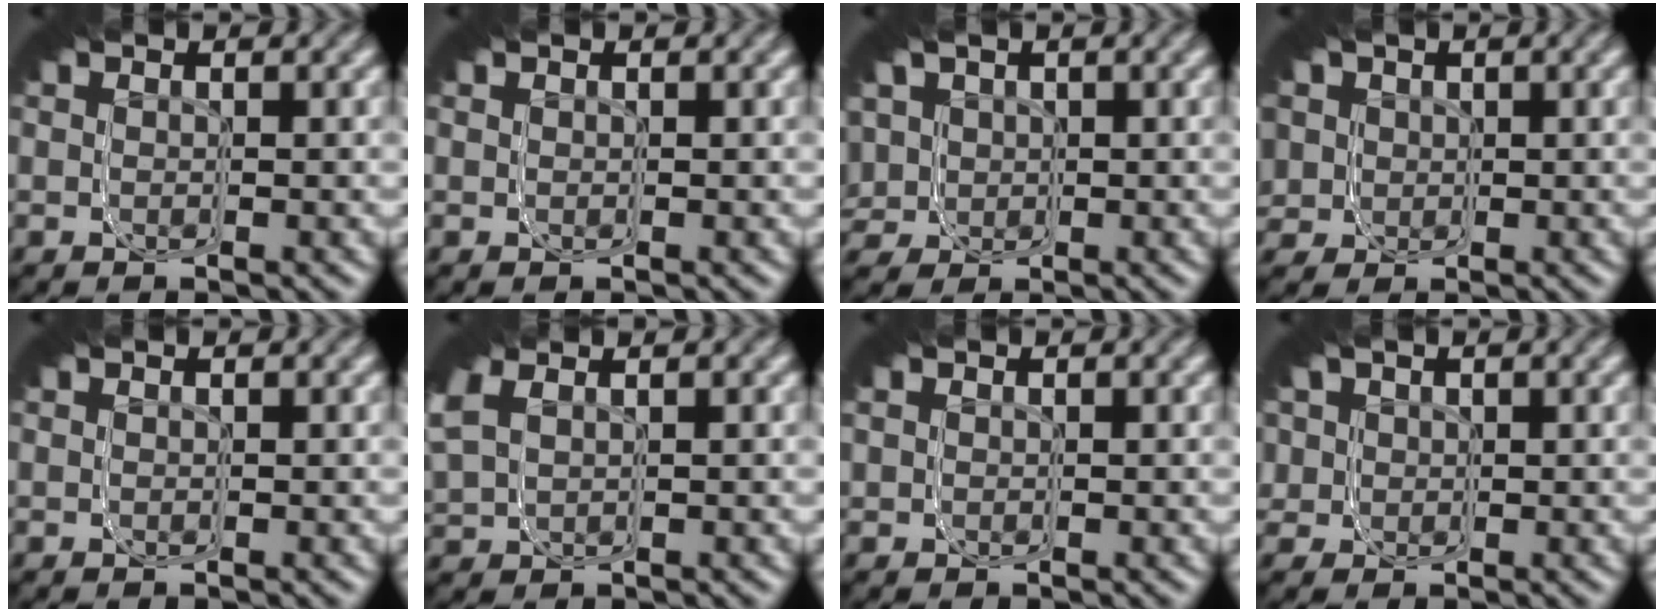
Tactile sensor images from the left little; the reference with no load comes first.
{"total": 0.0}
{"total": 7.5, "force": [-0.6, 6.8, 3.1], "torque": [-0.073, -0.024, -0.014]}
{"total": 9.6, "force": [0.1, 8.5, 4.6], "torque": [-0.094, -0.020, -0.007]}
{"total": 0.0}
{"total": 4.7, "force": [1.0, 3.7, 2.7], "torque": [-0.073, 0.005, 0.011]}
{"total": 1.4, "force": [-0.1, 1.3, 0.4], "torque": [-0.010, -0.007, -0.002]}
{"total": 6.3, "force": [0.2, 5.6, 3.0], "torque": [-0.065, -0.019, 0.000]}